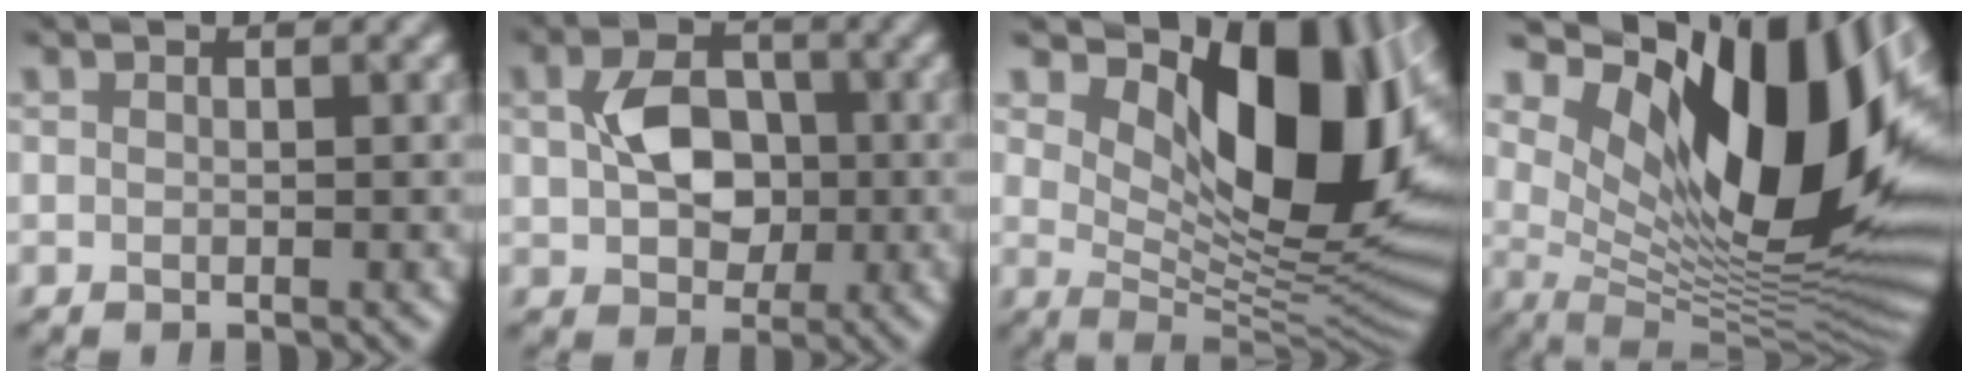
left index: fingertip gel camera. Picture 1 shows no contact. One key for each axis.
{"total": 4.7, "fx": -0.2, "fy": 3.5, "fz": 3.1, "tx": -0.068, "ty": -0.004, "tz": 0.001}
{"total": 13.3, "fx": 4.5, "fy": 6.9, "fz": 10.5, "tx": -0.141, "ty": -0.007, "tz": 0.081}
{"total": 18.0, "fx": 6.4, "fy": 8.2, "fz": 14.7, "tx": -0.220, "ty": 0.004, "tz": 0.118}